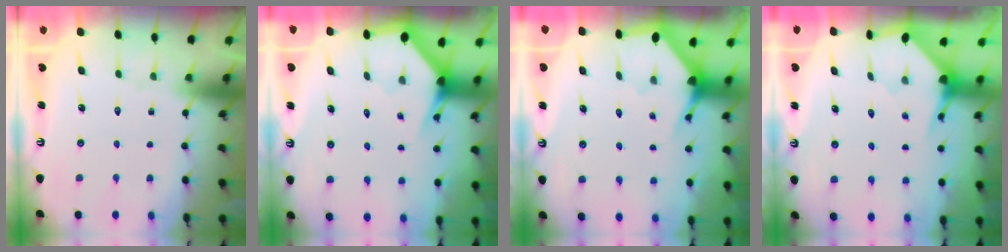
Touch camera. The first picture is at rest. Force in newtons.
{"total": 2.9, "press": 2.9, "slide": 0.2}
{"total": 3.1, "press": 3.1, "slide": 0.2}
{"total": 3.2, "press": 3.2, "slide": 0.1}